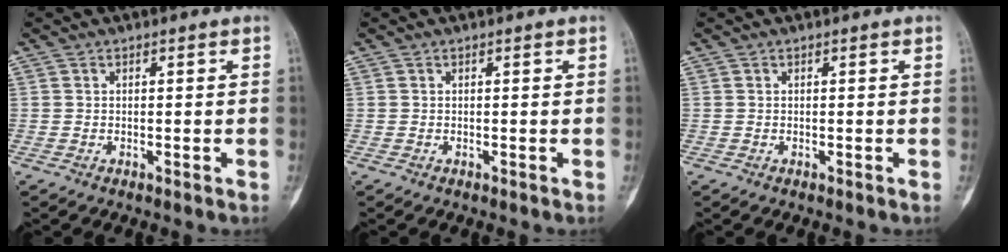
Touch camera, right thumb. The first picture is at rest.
{"total": 0.0}
{"total": 0.0}